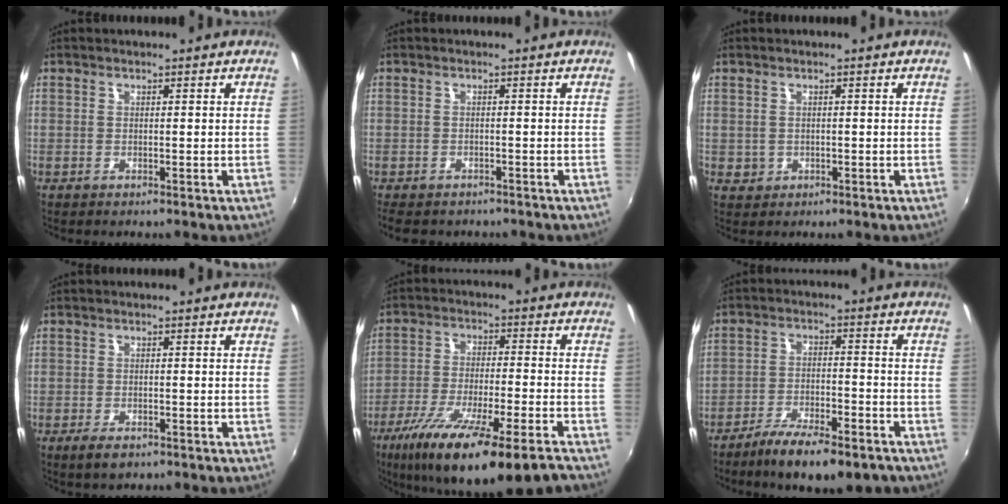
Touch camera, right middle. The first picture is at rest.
{"total": 6.4, "force": [-5.2, 2.5, 2.7], "torque": [-0.067, -0.031, -0.073]}
{"total": 1.8, "force": [-0.1, 1.7, 0.5], "torque": [-0.006, -0.001, 0.000]}
{"total": 3.5, "force": [-2.4, 1.6, 2.0], "torque": [-0.046, -0.014, -0.039]}
{"total": 19.5, "force": [-14.1, 2.1, 13.3], "torque": [-0.243, -0.060, -0.230]}
{"total": 12.8, "force": [-9.6, 3.9, 7.5], "torque": [-0.147, -0.027, -0.153]}